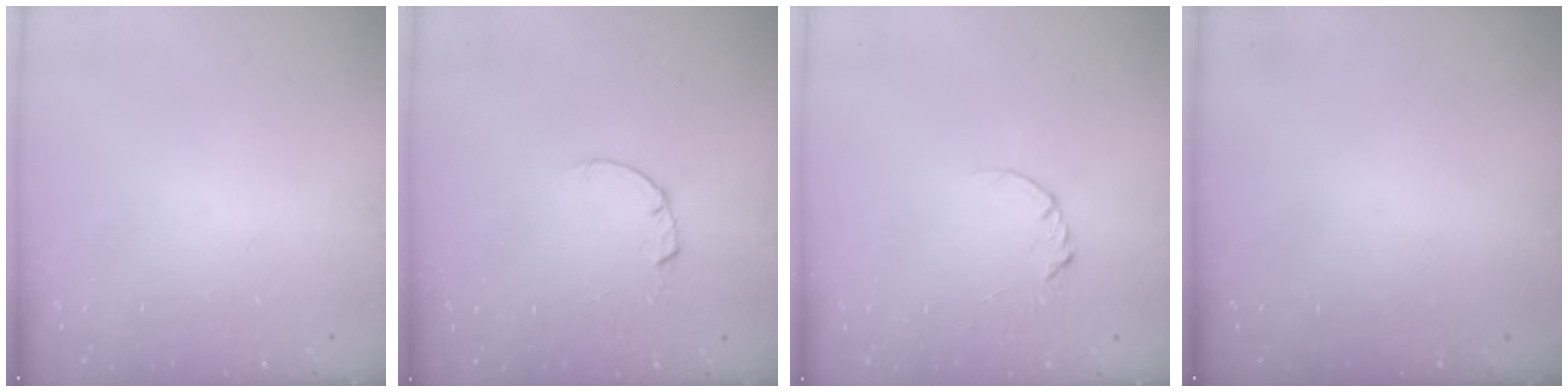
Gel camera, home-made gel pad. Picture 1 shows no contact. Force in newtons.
{"total": 1.5, "press": 1.5, "slide": 0.3}
{"total": 3.4, "press": 3.4, "slide": 0.4}
{"total": 0.0}